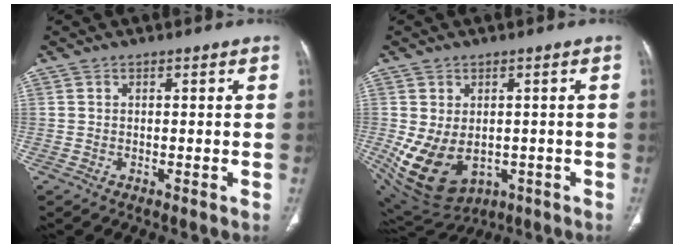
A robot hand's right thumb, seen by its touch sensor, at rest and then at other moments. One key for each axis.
{"total": 13.3, "fx": -2.6, "fy": 9.4, "fz": 9.1, "tx": -0.157, "ty": -0.004, "tz": -0.011}